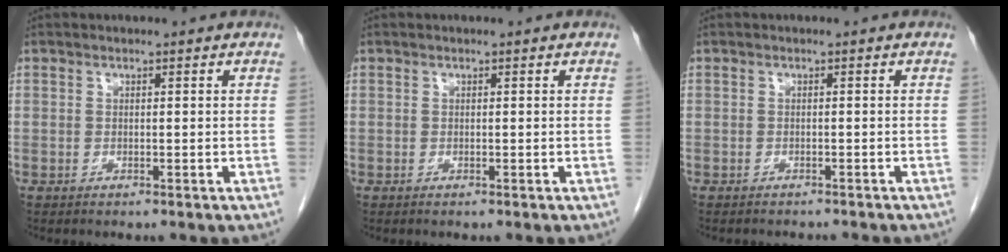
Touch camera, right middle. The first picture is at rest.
{"total": 0.0}
{"total": 3.4, "force": [-3.2, 0.7, 0.8], "torque": [-0.008, -0.003, -0.039]}